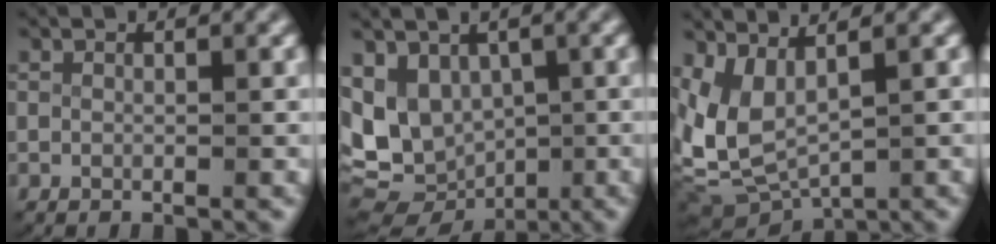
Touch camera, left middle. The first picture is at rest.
{"total": 11.1, "force": [-2.3, 9.6, 5.1], "torque": [-0.126, -0.052, -0.022]}
{"total": 8.9, "force": [0.1, 7.2, 5.3], "torque": [-0.147, -0.029, 0.010]}